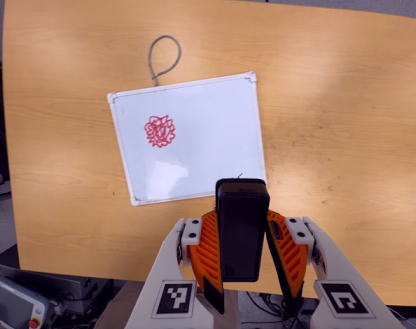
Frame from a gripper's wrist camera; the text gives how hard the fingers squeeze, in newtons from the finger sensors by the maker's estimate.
{"total": 5.3, "left": 4.6, "right": 6.0}